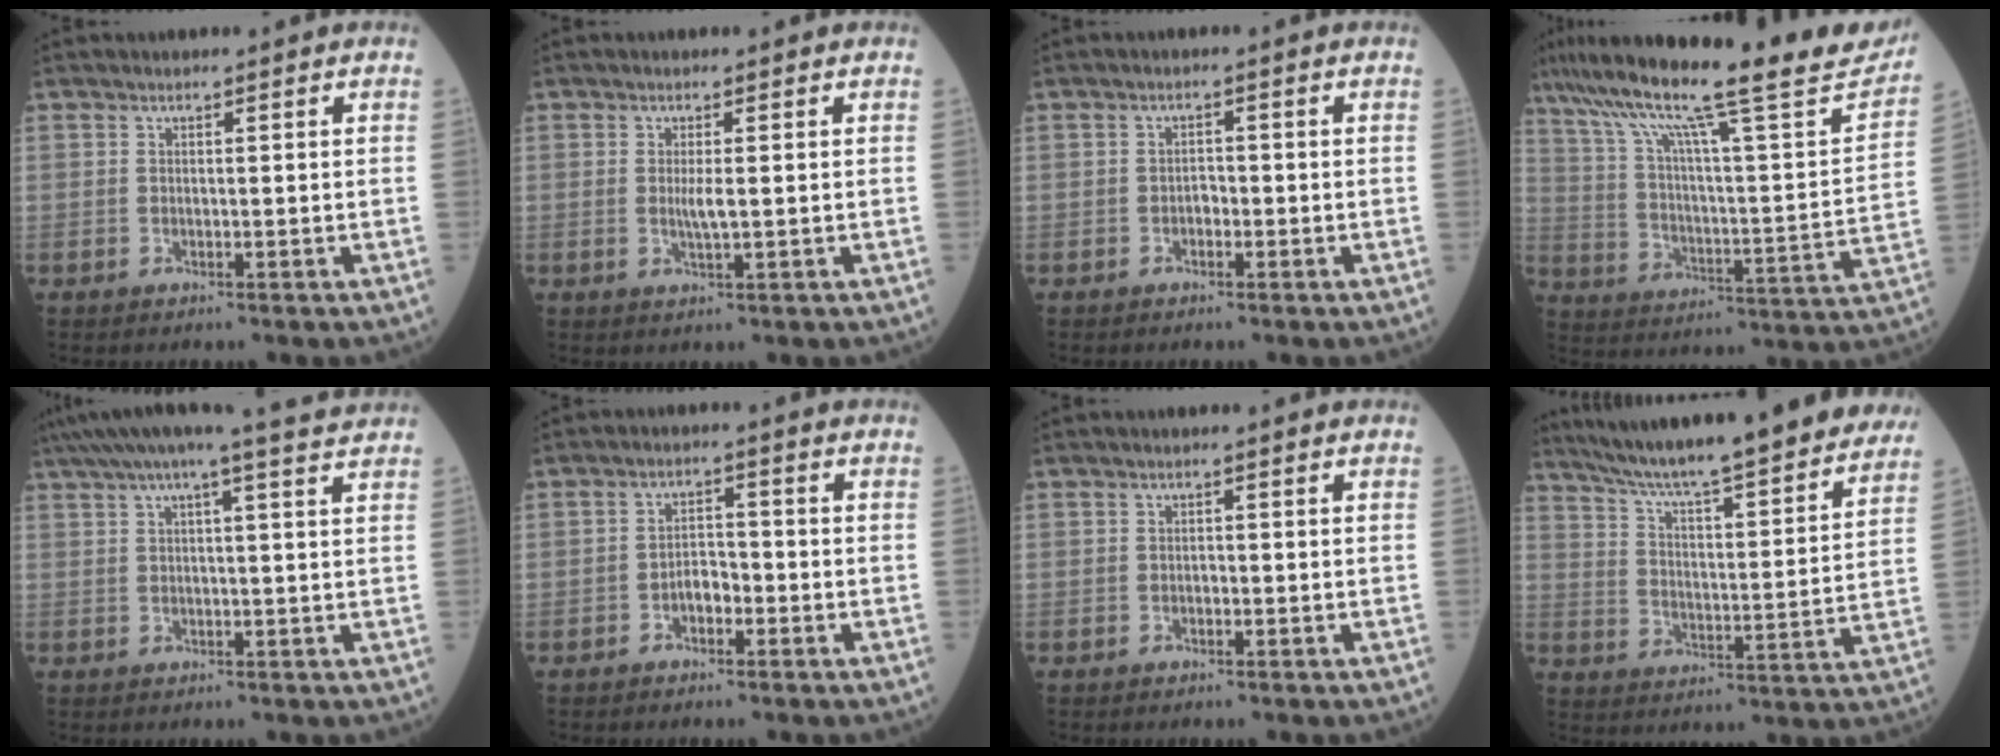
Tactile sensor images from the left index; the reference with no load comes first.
{"total": 2.2, "force": [0.0, 0.1, 2.2], "torque": [-0.047, -0.004, 0.002]}
{"total": 1.2, "force": [-0.6, 0.7, 0.8], "torque": [-0.010, 0.004, -0.012]}
{"total": 28.3, "force": [22.4, 2.7, 17.1], "torque": [-0.284, -0.003, 0.314]}
{"total": 11.6, "force": [9.7, -0.4, 6.2], "torque": [-0.109, 0.039, 0.124]}
{"total": 3.0, "force": [-1.4, 1.6, 2.1], "torque": [-0.034, 0.008, -0.029]}
{"total": 0.5, "force": [-0.2, 0.3, 0.4], "torque": [-0.006, 0.002, -0.004]}
{"total": 27.5, "force": [24.2, 2.5, 12.7], "torque": [-0.204, -0.021, 0.331]}